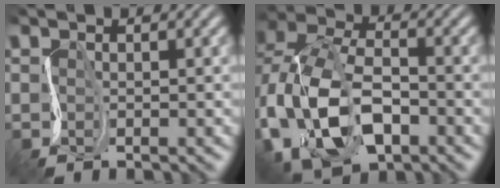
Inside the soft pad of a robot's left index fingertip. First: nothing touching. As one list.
[{"total": 9.7, "force": [-3.6, 6.3, 6.5], "torque": [-0.159, -0.010, -0.075]}]